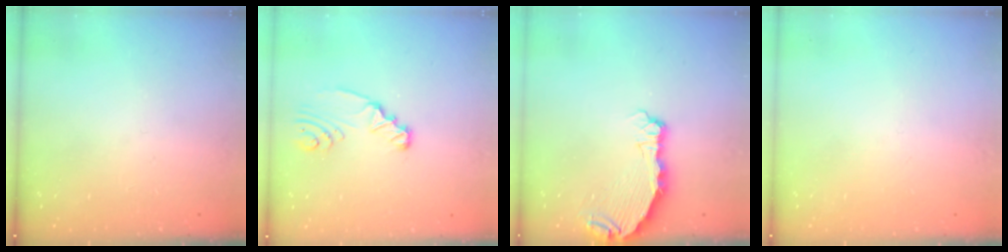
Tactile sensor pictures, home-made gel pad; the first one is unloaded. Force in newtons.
{"total": 3.0, "press": 3.0, "slide": 0.4}
{"total": 7.3, "press": 6.0, "slide": 4.2}
{"total": 1.5, "press": 1.4, "slide": 0.2}